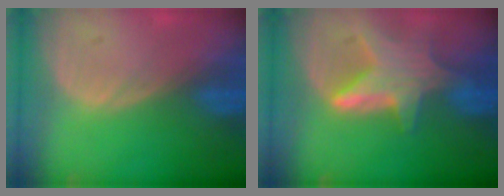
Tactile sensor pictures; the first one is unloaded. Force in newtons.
{"total": 7.0, "press": 6.7, "slide": 2.0}